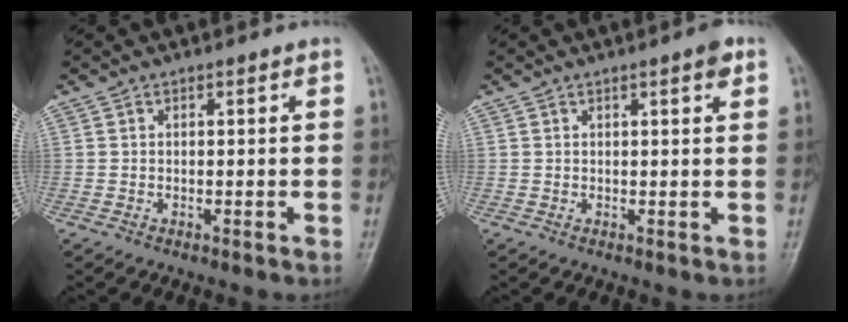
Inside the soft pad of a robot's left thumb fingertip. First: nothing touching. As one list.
[{"total": 2.1, "force": [1.1, 0.4, 1.8], "torque": [-0.023, -0.002, 0.013]}]